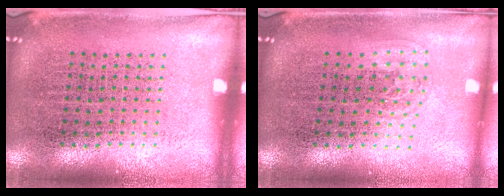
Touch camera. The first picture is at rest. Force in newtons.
{"total": 0.9, "press": 0.7, "slide": 0.6}